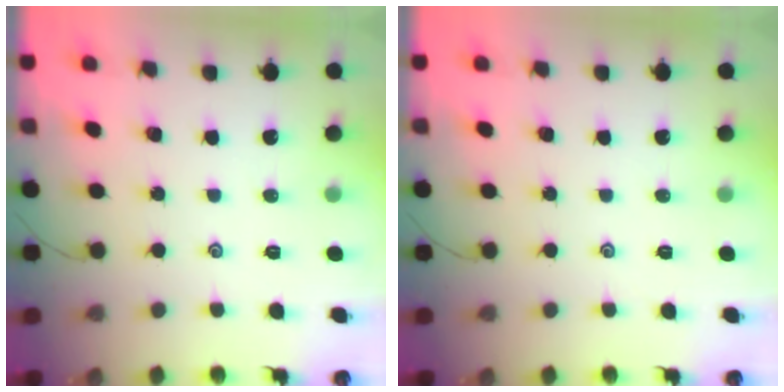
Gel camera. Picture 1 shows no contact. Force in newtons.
{"total": 0.0}